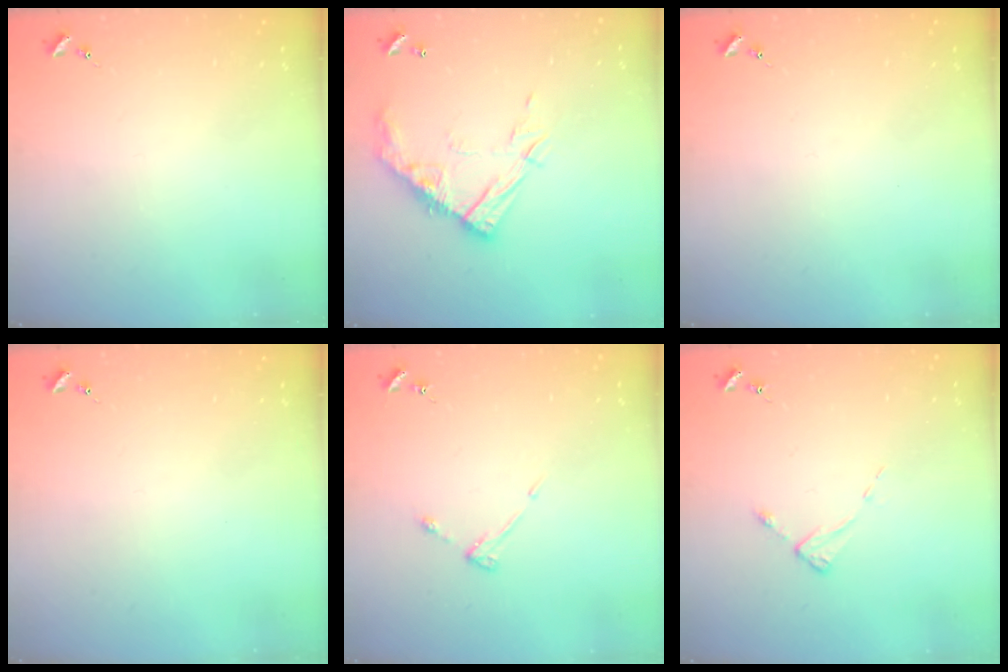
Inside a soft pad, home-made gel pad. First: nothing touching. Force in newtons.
{"total": 12.5, "press": 12.5, "slide": 1.0}
{"total": 0.0}
{"total": 0.0}
{"total": 3.2, "press": 3.1, "slide": 0.5}
{"total": 2.6, "press": 2.6, "slide": 0.4}